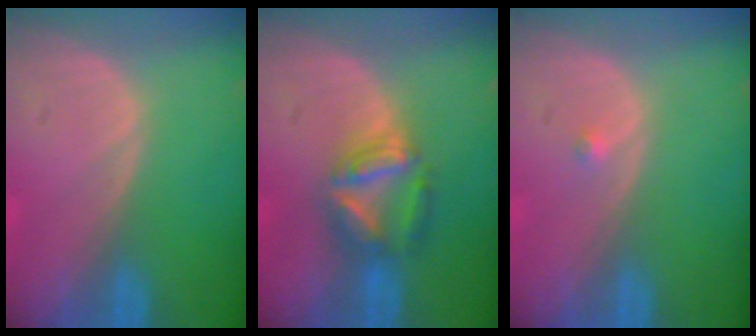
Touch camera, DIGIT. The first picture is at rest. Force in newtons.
{"total": 6.2, "press": 6.0, "slide": 1.5}
{"total": 0.7, "press": 0.5, "slide": 0.4}